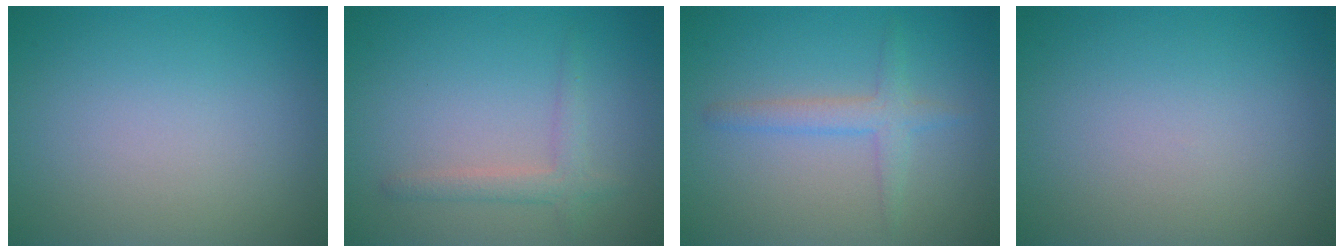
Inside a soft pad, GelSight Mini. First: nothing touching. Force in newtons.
{"total": 2.0, "press": 1.9, "slide": 0.1}
{"total": 2.3, "press": 2.3, "slide": 0.1}
{"total": 0.0}